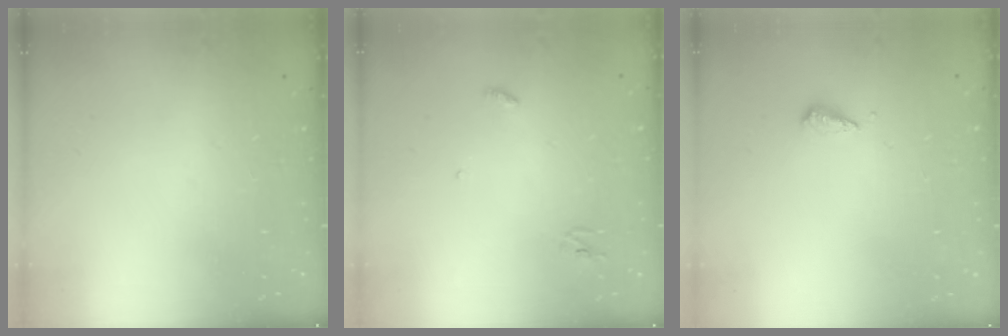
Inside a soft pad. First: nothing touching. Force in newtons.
{"total": 2.9, "press": 2.9, "slide": 0.2}
{"total": 3.0, "press": 3.0, "slide": 0.2}